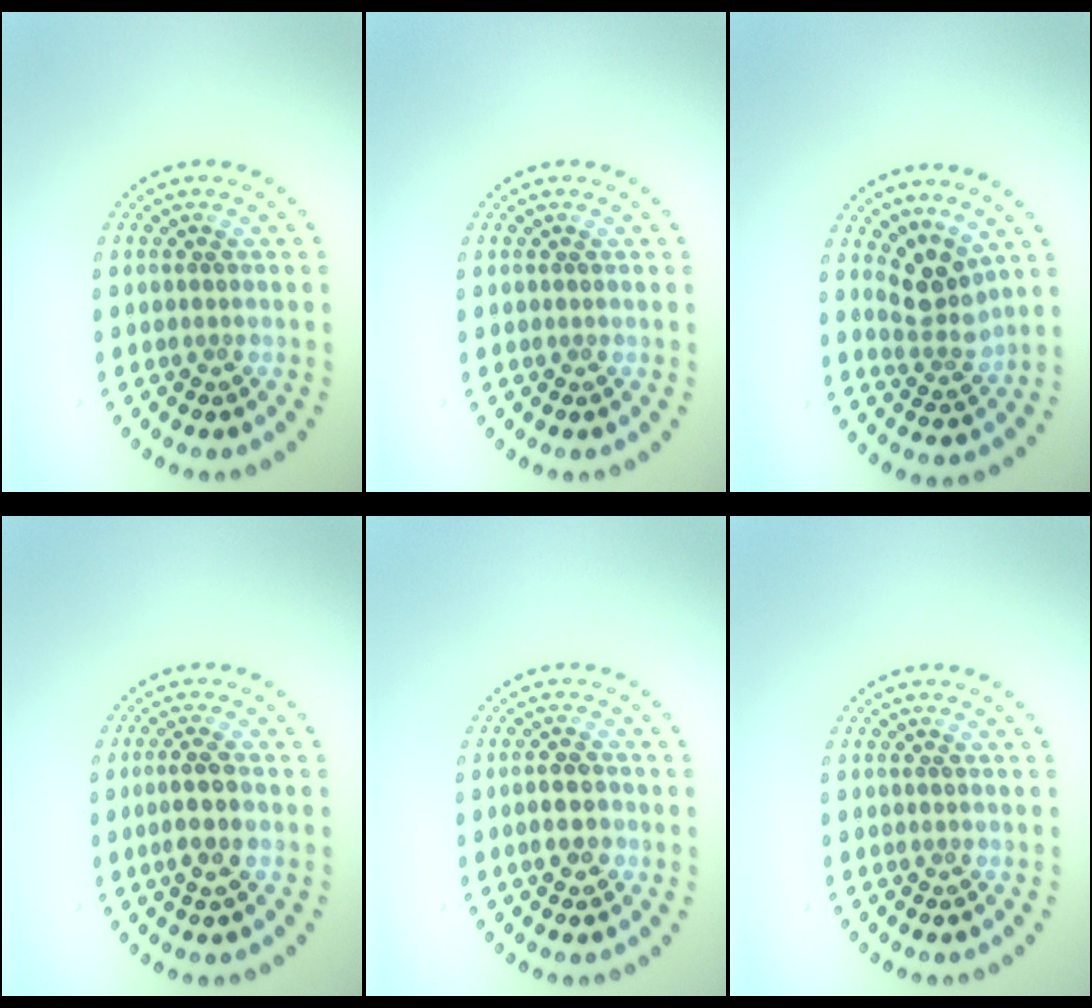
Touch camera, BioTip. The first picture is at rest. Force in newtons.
{"total": 0.0}
{"total": 3.1, "press": 2.2, "slide": 2.2}
{"total": 2.7, "press": 2.5, "slide": 0.8}
{"total": 2.3, "press": 2.3, "slide": 0.5}
{"total": 0.0}